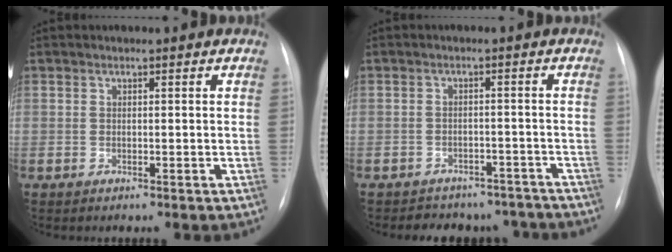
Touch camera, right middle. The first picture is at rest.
{"total": 9.8, "force": [-8.7, 4.4, 0.8], "torque": [-0.003, 0.021, -0.096]}